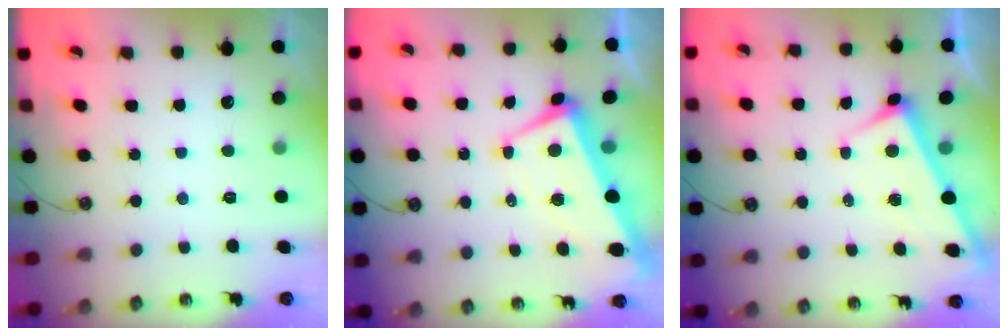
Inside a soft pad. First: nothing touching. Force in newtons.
{"total": 2.0, "press": 1.6, "slide": 1.2}
{"total": 3.0, "press": 3.0, "slide": 0.0}